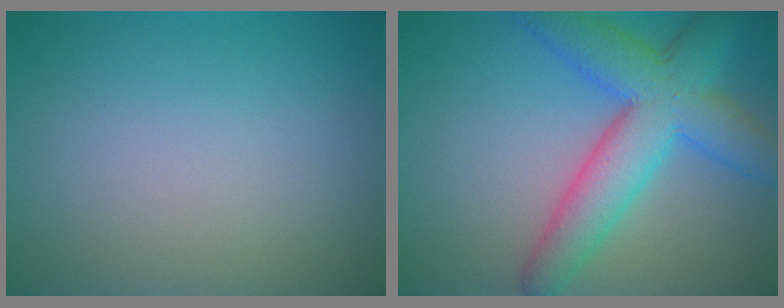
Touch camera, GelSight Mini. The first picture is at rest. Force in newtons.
{"total": 8.0, "press": 8.0, "slide": 0.2}